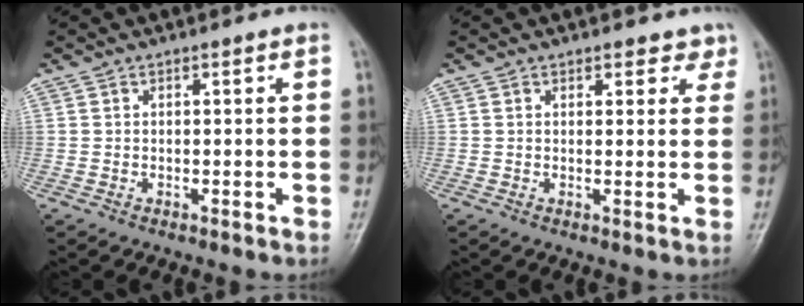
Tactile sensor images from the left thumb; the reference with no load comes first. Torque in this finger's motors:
{"motor_torque": [-0.05, -0.29, -0.49, -0.03, 0.03]}